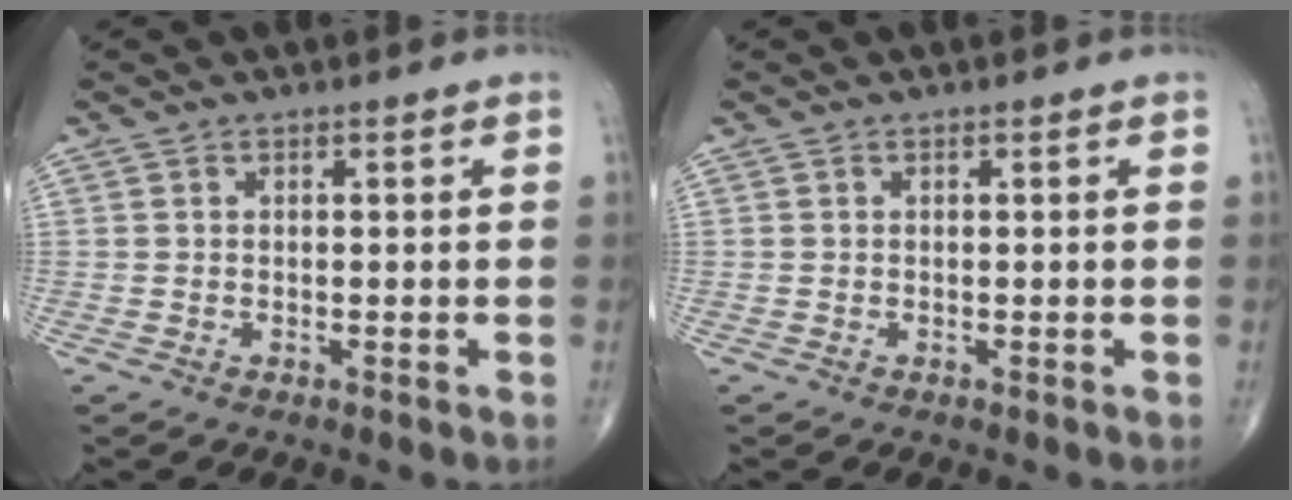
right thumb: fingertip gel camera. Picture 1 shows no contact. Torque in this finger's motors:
{"motor_torque": [0.00, 0.00, 0.00, 0.00, 0.00]}